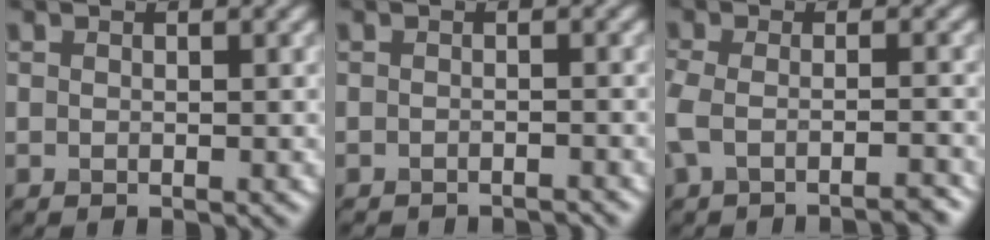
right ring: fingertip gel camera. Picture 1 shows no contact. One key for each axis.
{"total": 2.5, "fx": -2.4, "fy": 0.2, "fz": 0.5, "tx": 0.002, "ty": -0.008, "tz": -0.031}
{"total": 4.1, "fx": -2.6, "fy": 1.1, "fz": 2.9, "tx": -0.059, "ty": -0.013, "tz": -0.051}